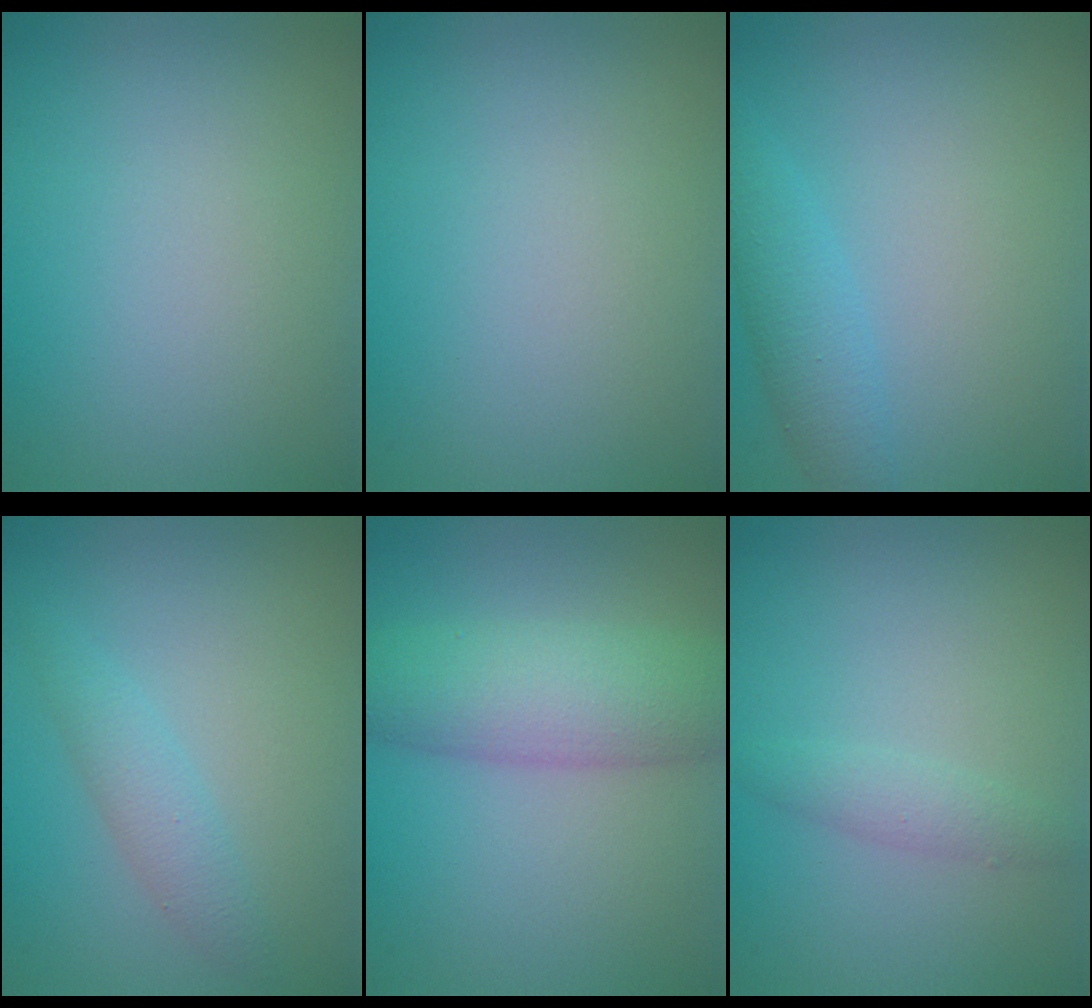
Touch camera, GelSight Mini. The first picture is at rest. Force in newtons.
{"total": 0.0}
{"total": 2.7, "press": 2.7, "slide": 0.0}
{"total": 2.0, "press": 2.0, "slide": 0.0}
{"total": 6.2, "press": 6.2, "slide": 0.2}
{"total": 1.4, "press": 1.4, "slide": 0.0}